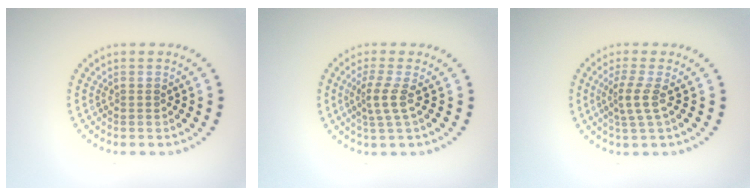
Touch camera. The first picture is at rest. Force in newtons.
{"total": 2.3, "press": 1.6, "slide": 1.7}
{"total": 2.3, "press": 1.6, "slide": 1.7}